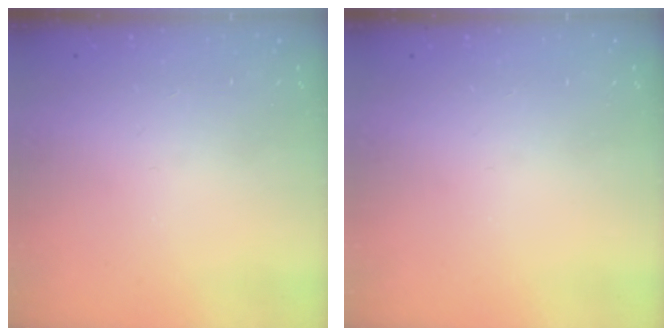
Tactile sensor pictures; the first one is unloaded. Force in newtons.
{"total": 0.0}